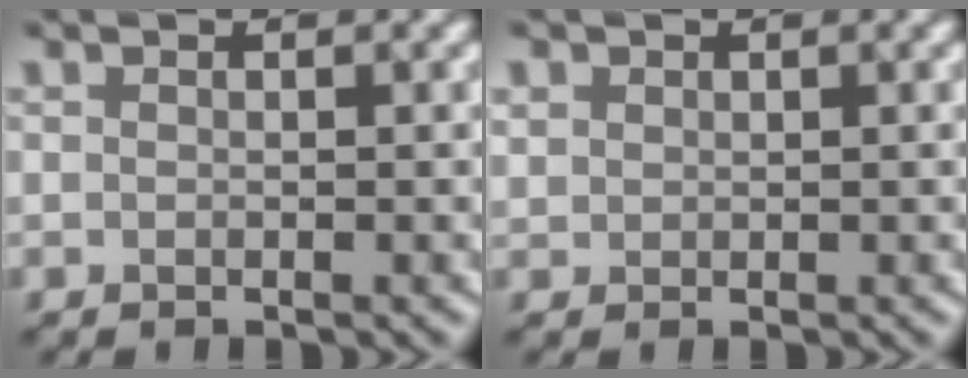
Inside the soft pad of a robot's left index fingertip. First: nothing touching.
{"total": 1.1, "force": [0.6, 0.9, 0.2], "torque": [-0.003, 0.000, 0.013]}